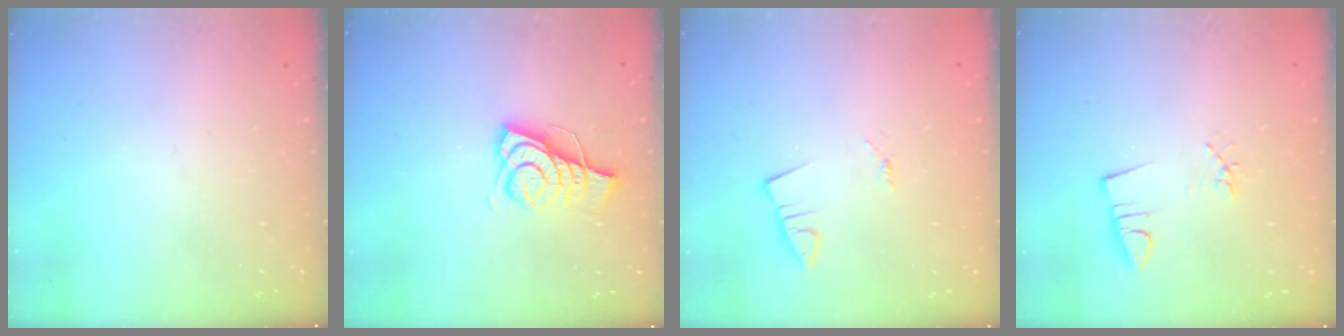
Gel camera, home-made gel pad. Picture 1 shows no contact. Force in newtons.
{"total": 10.2, "press": 9.7, "slide": 3.4}
{"total": 1.2, "press": 1.2, "slide": 0.1}
{"total": 2.6, "press": 1.1, "slide": 2.4}